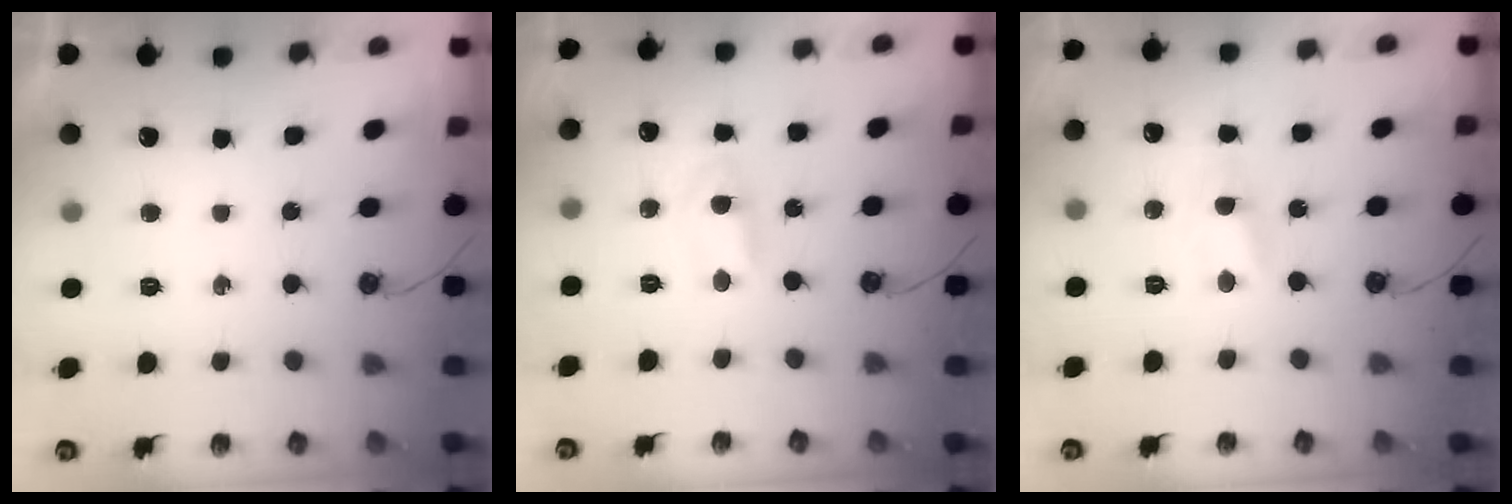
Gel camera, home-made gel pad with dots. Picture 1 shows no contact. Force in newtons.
{"total": 1.0, "press": 0.8, "slide": 0.6}
{"total": 2.7, "press": 2.7, "slide": 0.2}